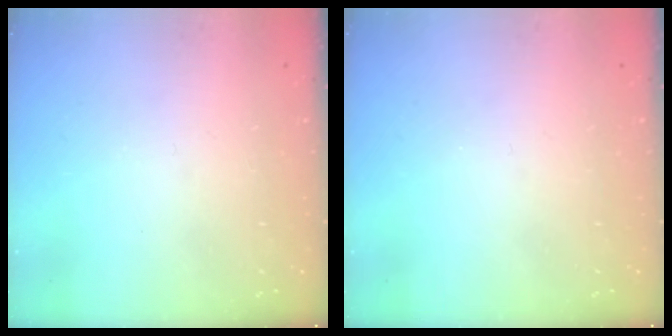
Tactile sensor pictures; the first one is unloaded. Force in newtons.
{"total": 0.0}